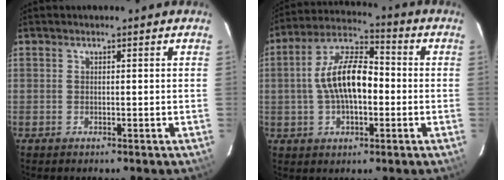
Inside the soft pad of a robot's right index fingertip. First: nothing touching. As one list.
[{"total": 12.6, "force": [-0.8, 6.0, 11.0], "torque": [-0.213, 0.021, -0.018]}]